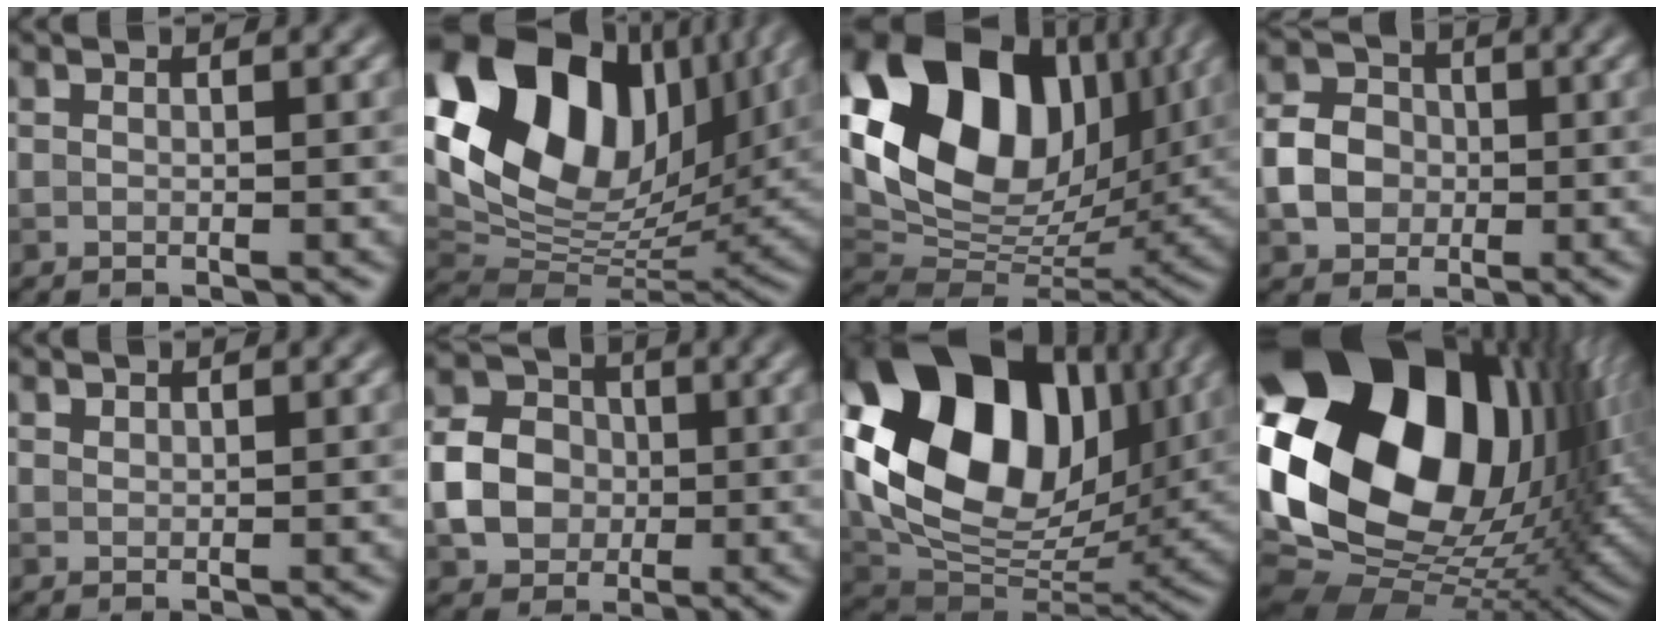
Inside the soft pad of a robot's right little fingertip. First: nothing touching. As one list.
[{"total": 17.3, "force": [8.4, 10.5, 10.9], "torque": [-0.231, 0.036, 0.153]}, {"total": 16.0, "force": [6.4, 10.6, 10.1], "torque": [-0.201, 0.022, 0.119]}, {"total": 4.0, "force": [-0.7, 3.4, 1.9], "torque": [-0.035, 0.005, -0.016]}, {"total": 0.5, "force": [0.5, 0.2, 0.1], "torque": [-0.002, 0.001, 0.013]}, {"total": 5.1, "force": [-0.8, 4.4, 2.6], "torque": [-0.049, 0.007, -0.021]}, {"total": 16.8, "force": [5.3, 11.1, 11.5], "torque": [-0.216, 0.026, 0.096]}, {"total": 21.9, "force": [6.4, 14.8, 14.9], "torque": [-0.301, 0.009, 0.128]}]